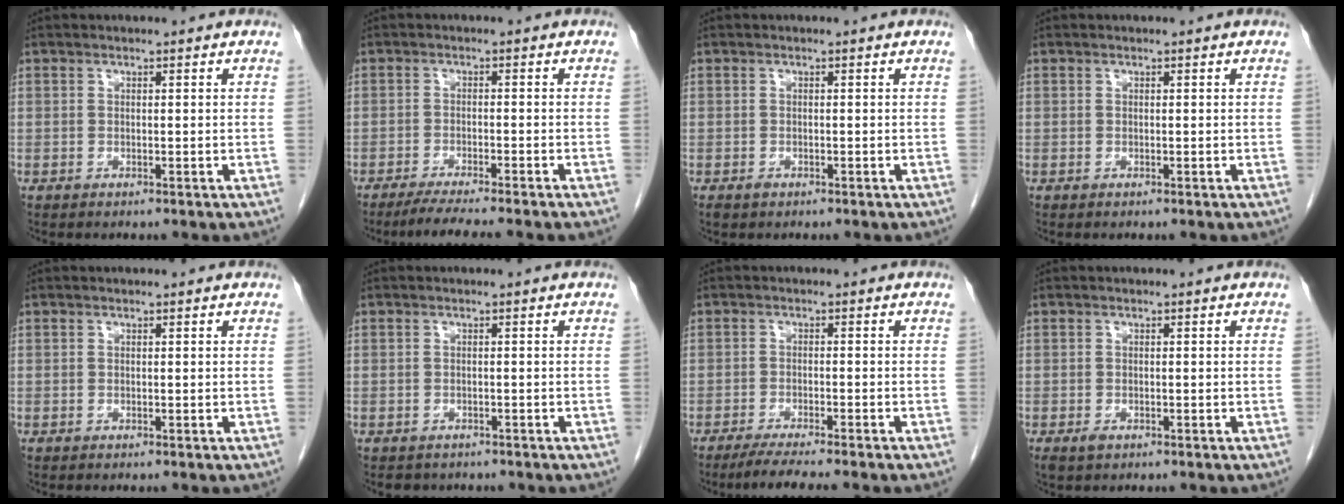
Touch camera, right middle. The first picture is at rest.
{"total": 6.4, "force": [-5.4, -0.9, 3.3], "torque": [-0.042, -0.017, -0.087]}
{"total": 0.7, "force": [-0.5, 0.4, 0.3], "torque": [-0.006, 0.000, -0.005]}
{"total": 0.0}
{"total": 0.0}
{"total": 2.9, "force": [-2.5, 1.5, 0.4], "torque": [-0.011, 0.001, -0.032]}
{"total": 6.2, "force": [-5.2, -0.7, 3.3], "torque": [-0.045, -0.016, -0.084]}
{"total": 1.3, "force": [-0.7, 0.7, 0.8], "torque": [-0.015, 0.000, -0.006]}